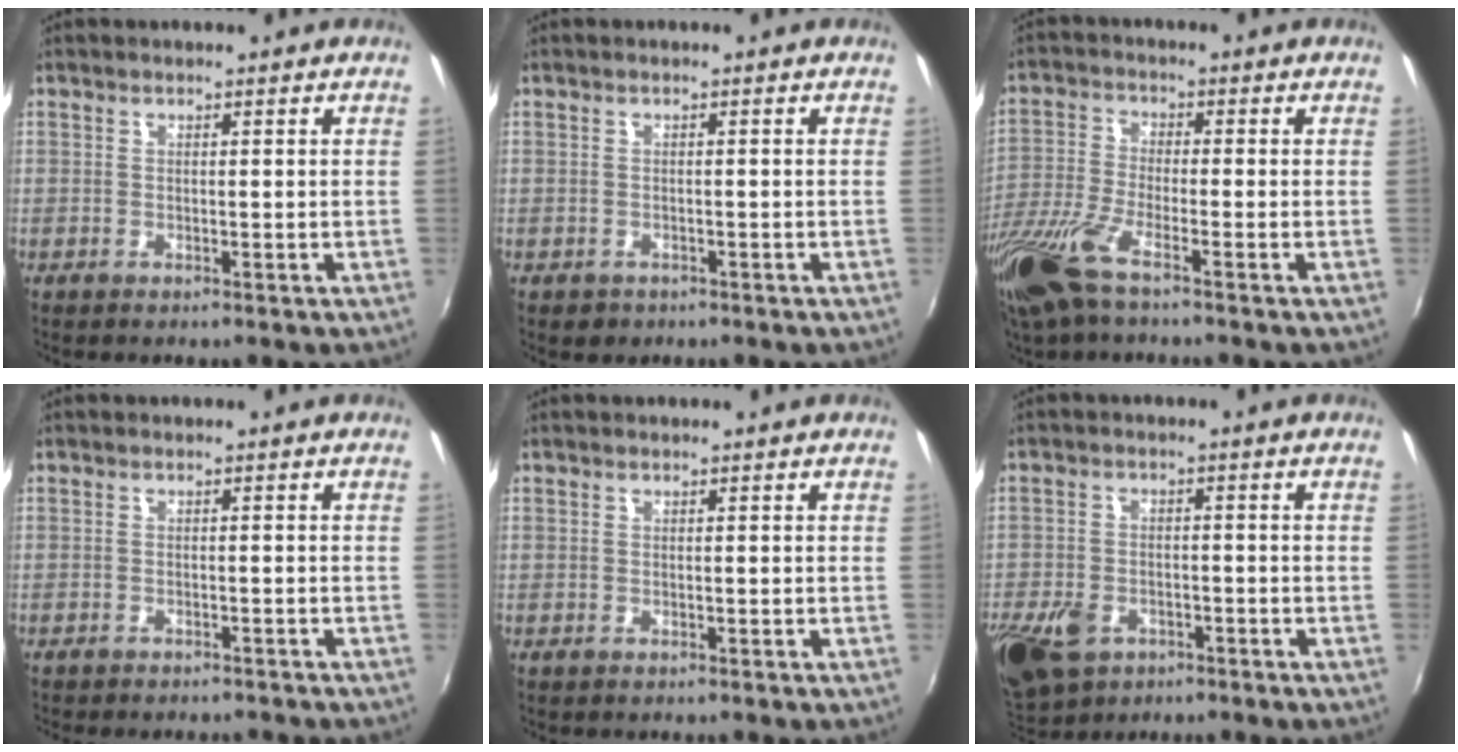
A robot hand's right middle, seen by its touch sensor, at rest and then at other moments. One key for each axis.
{"total": 2.0, "fx": -1.1, "fy": 1.6, "fz": 0.6, "tx": -0.015, "ty": -0.004, "tz": -0.014}
{"total": 11.1, "fx": -7.6, "fy": 2.1, "fz": 7.8, "tx": -0.179, "ty": -0.036, "tz": -0.153}
{"total": 5.6, "fx": -5.1, "fy": 1.4, "fz": 1.9, "tx": -0.050, "ty": -0.013, "tz": -0.071}
{"total": 0.0}
{"total": 13.5, "fx": -7.0, "fy": 9.0, "fz": 7.2, "tx": -0.189, "ty": -0.024, "tz": -0.119}